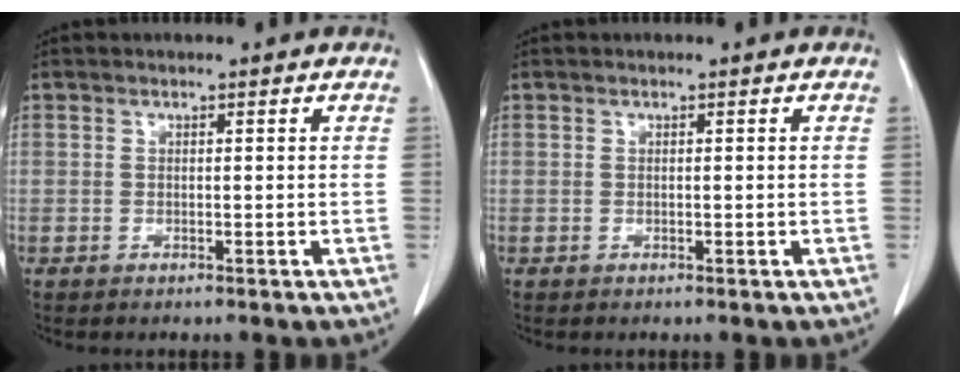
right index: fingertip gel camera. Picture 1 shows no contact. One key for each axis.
{"total": 0.0}